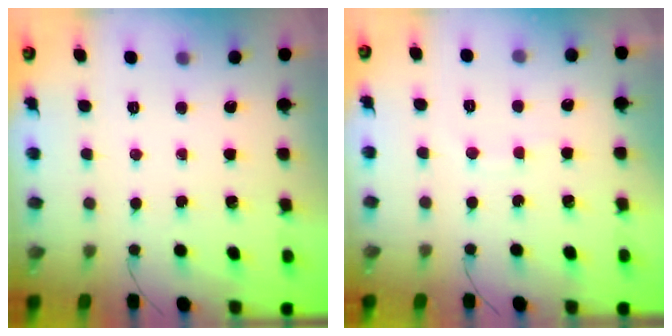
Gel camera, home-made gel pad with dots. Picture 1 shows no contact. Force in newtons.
{"total": 4.7, "press": 4.6, "slide": 1.0}